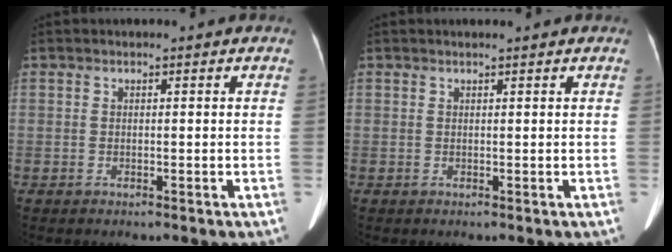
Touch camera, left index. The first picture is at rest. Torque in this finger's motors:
{"motor_torque": [-0.22, 0.22, -0.35, -0.07]}